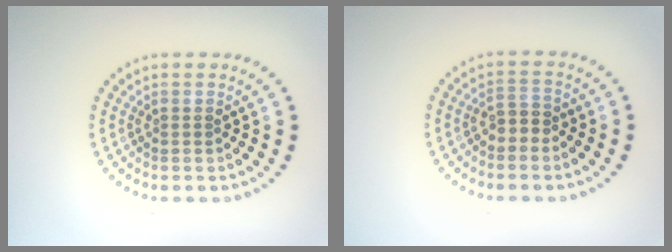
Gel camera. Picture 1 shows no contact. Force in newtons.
{"total": 1.6, "press": 1.4, "slide": 0.7}